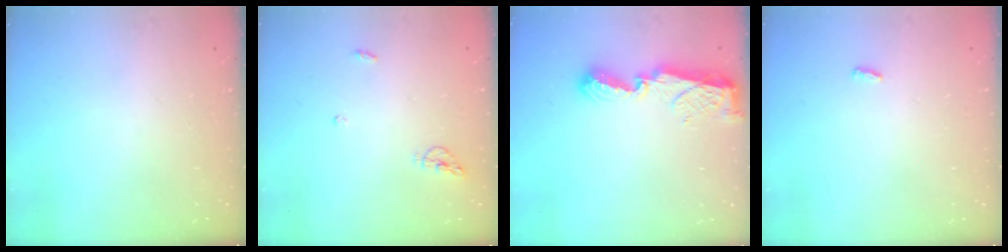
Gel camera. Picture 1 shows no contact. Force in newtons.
{"total": 5.4, "press": 5.4, "slide": 0.5}
{"total": 7.3, "press": 7.3, "slide": 0.7}
{"total": 2.9, "press": 2.6, "slide": 1.3}